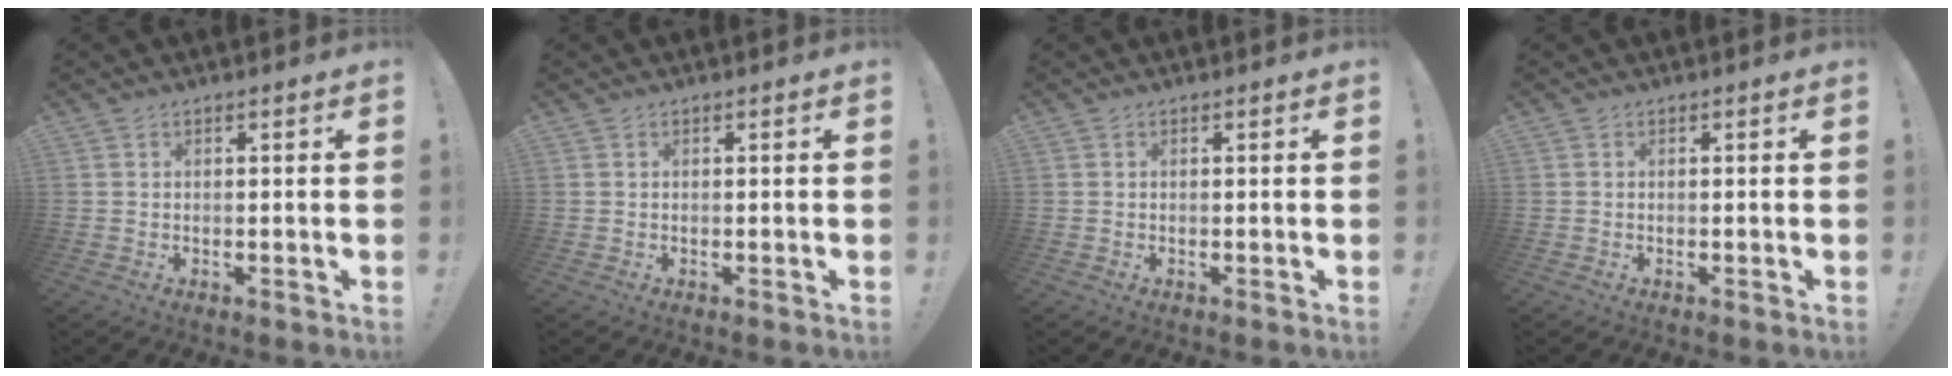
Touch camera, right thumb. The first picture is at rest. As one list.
[{"total": 0.0}, {"total": 0.0}, {"total": 0.0}]